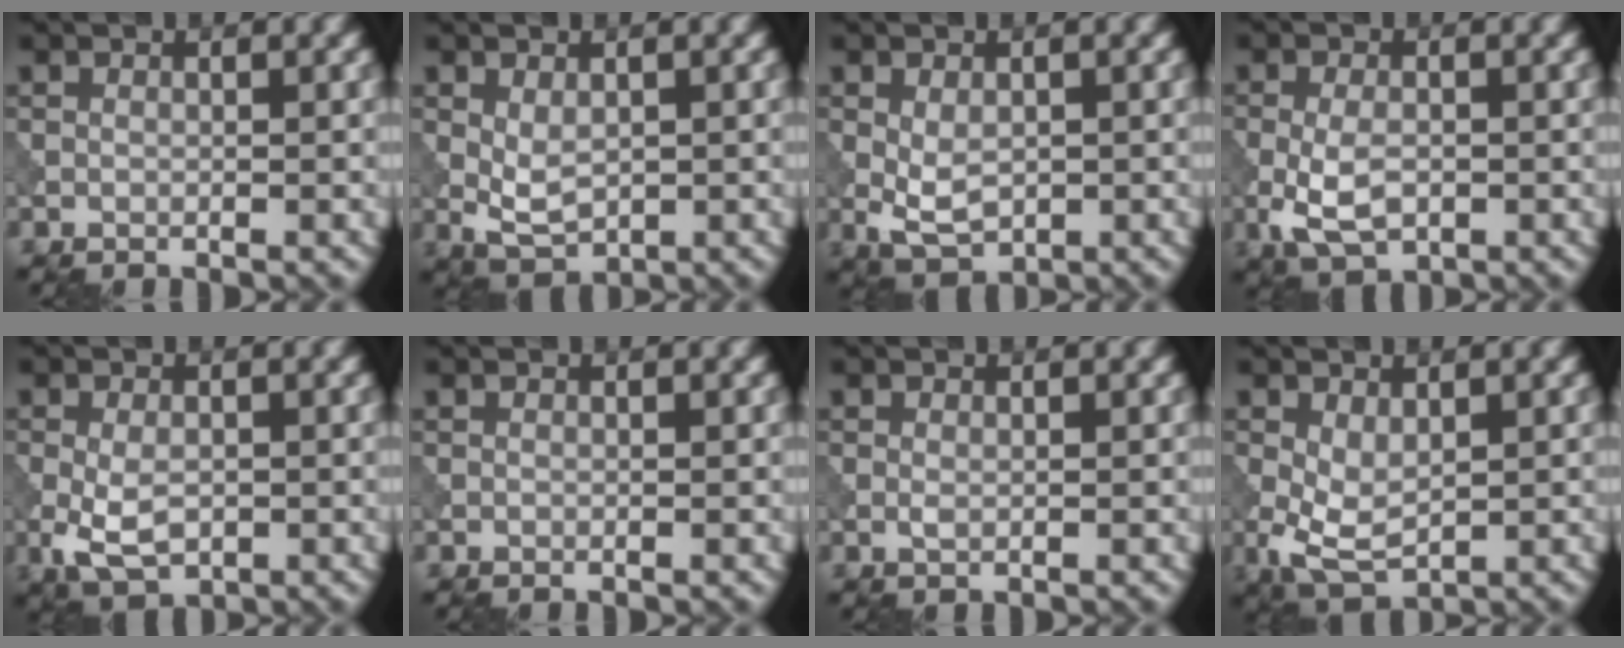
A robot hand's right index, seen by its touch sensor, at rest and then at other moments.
{"total": 2.8, "force": [0.2, 1.7, 2.3], "torque": [-0.047, -0.003, 0.008]}
{"total": 3.4, "force": [-0.3, 2.1, 2.7], "torque": [-0.055, -0.004, -0.003]}
{"total": 4.5, "force": [-1.3, 2.5, 3.5], "torque": [-0.076, -0.004, -0.026]}
{"total": 4.3, "force": [-1.1, 2.6, 3.3], "torque": [-0.070, -0.007, -0.021]}
{"total": 0.0}
{"total": 0.7, "force": [0.0, 0.4, 0.6], "torque": [-0.014, -0.003, 0.000]}
{"total": 3.8, "force": [0.0, 2.2, 3.1], "torque": [-0.074, -0.004, 0.004]}